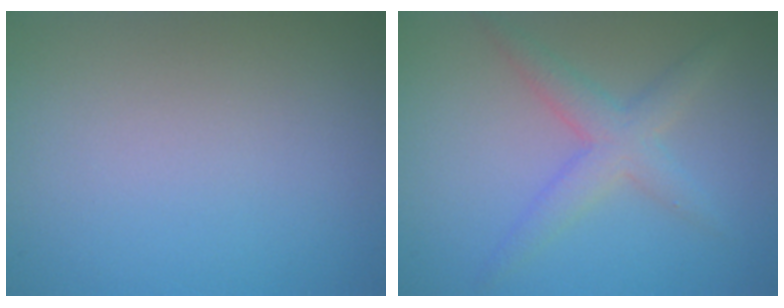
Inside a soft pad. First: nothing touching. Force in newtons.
{"total": 2.4, "press": 2.4, "slide": 0.1}